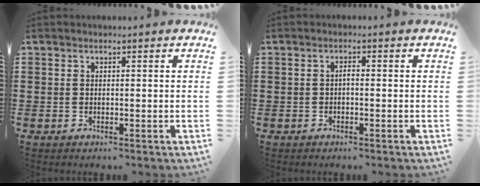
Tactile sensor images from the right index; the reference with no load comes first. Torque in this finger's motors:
{"motor_torque": [0.41, 0.31, 0.02, 0.01]}